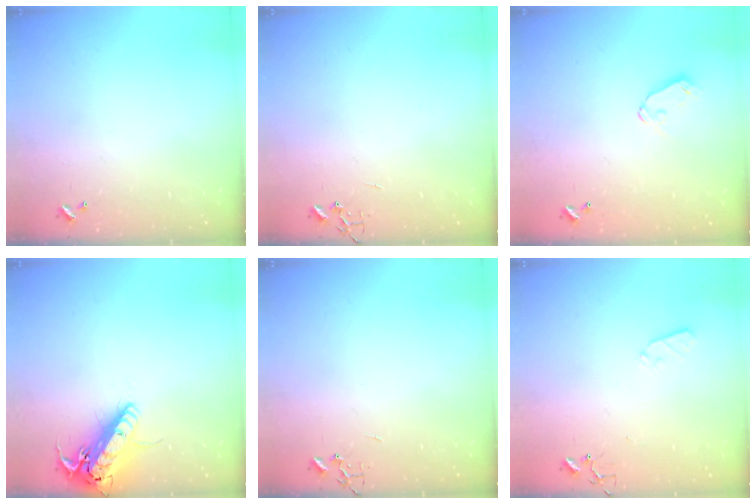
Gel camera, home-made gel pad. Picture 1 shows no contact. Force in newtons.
{"total": 0.0}
{"total": 5.8, "press": 5.8, "slide": 0.5}
{"total": 16.5, "press": 16.3, "slide": 3.0}
{"total": 0.0}
{"total": 3.6, "press": 3.5, "slide": 0.6}